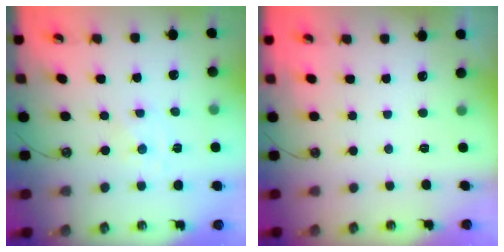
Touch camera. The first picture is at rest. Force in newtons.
{"total": 0.0}